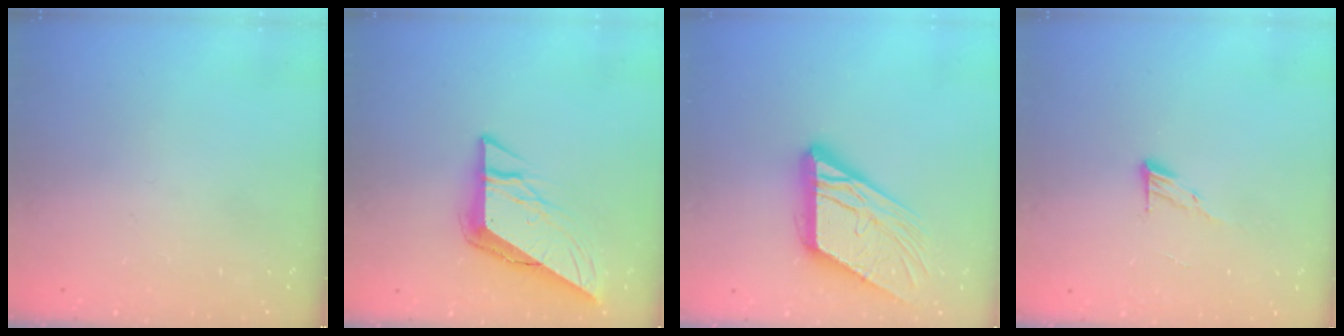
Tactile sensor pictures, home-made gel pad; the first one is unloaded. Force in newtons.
{"total": 9.8, "press": 9.8, "slide": 0.6}
{"total": 15.7, "press": 15.6, "slide": 1.8}
{"total": 5.9, "press": 5.9, "slide": 0.6}